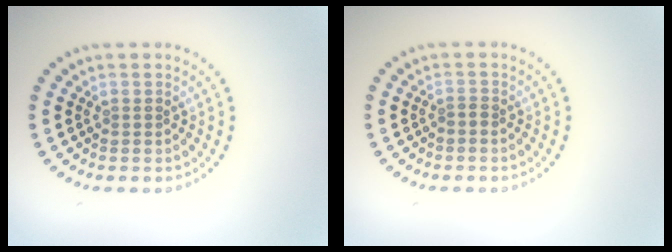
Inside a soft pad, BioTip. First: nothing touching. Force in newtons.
{"total": 0.5, "press": 0.2, "slide": 0.5}